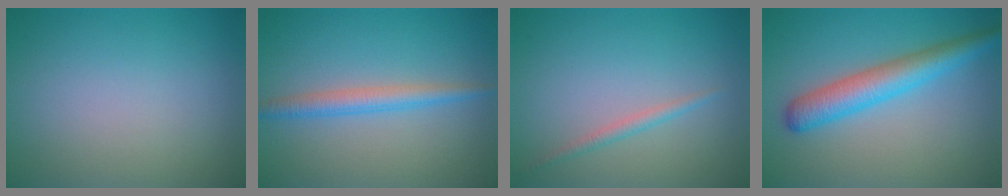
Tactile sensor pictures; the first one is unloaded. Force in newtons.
{"total": 2.6, "press": 2.6, "slide": 0.0}
{"total": 1.2, "press": 1.2, "slide": 0.1}
{"total": 4.8, "press": 4.8, "slide": 0.1}